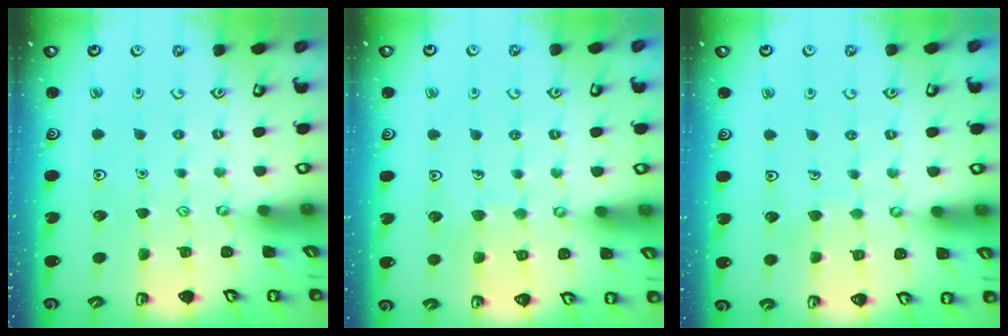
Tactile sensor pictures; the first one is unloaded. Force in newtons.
{"total": 4.9, "press": 4.9, "slide": 0.3}
{"total": 3.5, "press": 3.5, "slide": 0.2}